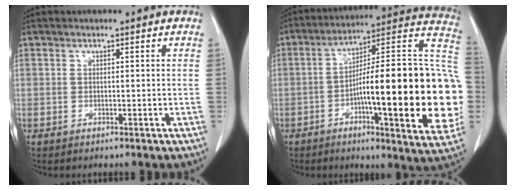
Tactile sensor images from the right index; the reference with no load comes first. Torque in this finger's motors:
{"motor_torque": [2.14, 0.00, 1.05, 0.19]}